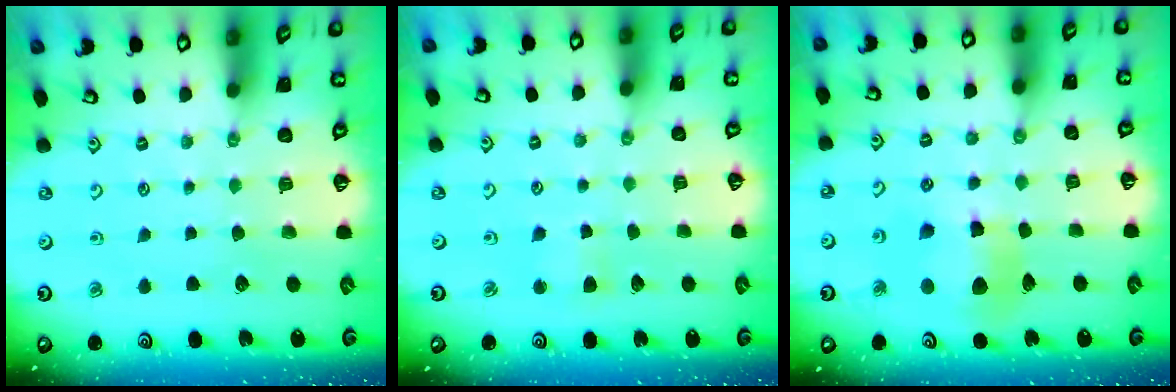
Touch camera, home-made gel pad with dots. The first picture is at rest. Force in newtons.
{"total": 2.8, "press": 2.8, "slide": 0.5}
{"total": 11.2, "press": 11.0, "slide": 1.7}